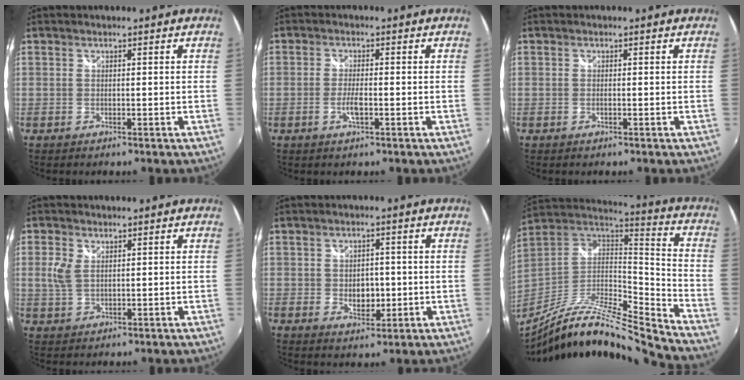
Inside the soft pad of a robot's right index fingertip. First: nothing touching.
{"total": 3.2, "force": [-1.1, 0.6, 2.9], "torque": [-0.061, -0.004, -0.021]}
{"total": 0.7, "force": [-0.1, 0.0, 0.7], "torque": [-0.015, 0.000, -0.003]}
{"total": 3.8, "force": [1.0, 2.4, 2.8], "torque": [-0.062, 0.003, 0.022]}
{"total": 5.1, "force": [-0.5, 3.6, 3.7], "torque": [-0.059, -0.005, -0.004]}
{"total": 19.3, "force": [-16.6, 0.6, 9.9], "torque": [-0.172, -0.023, -0.308]}